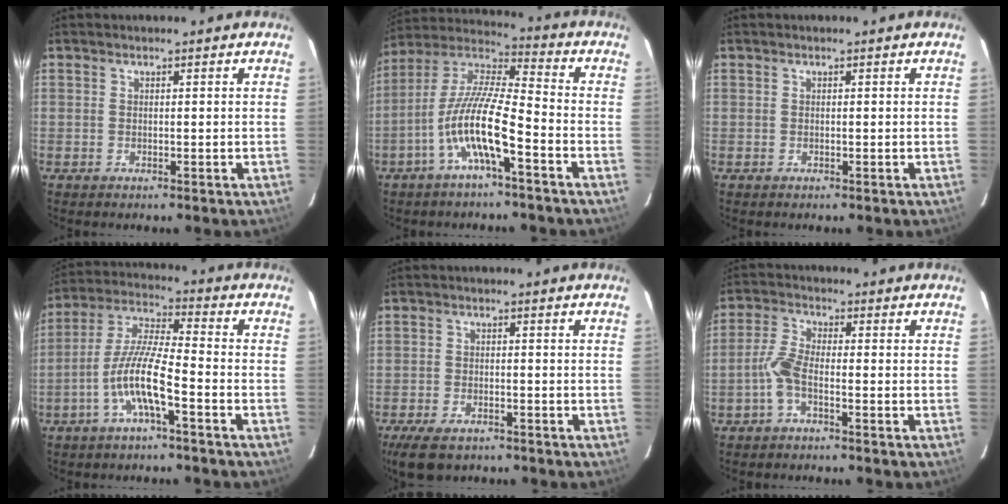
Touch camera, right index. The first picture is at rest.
{"total": 12.6, "force": [-5.5, 2.0, 11.1], "torque": [-0.220, 0.003, -0.108]}
{"total": 0.0}
{"total": 10.1, "force": [-4.4, 1.2, 9.0], "torque": [-0.193, 0.005, -0.087]}
{"total": 7.7, "force": [-5.7, 3.4, 3.9], "torque": [-0.103, -0.015, -0.100]}
{"total": 4.5, "force": [-2.1, 1.2, 3.8], "torque": [-0.089, 0.008, -0.044]}